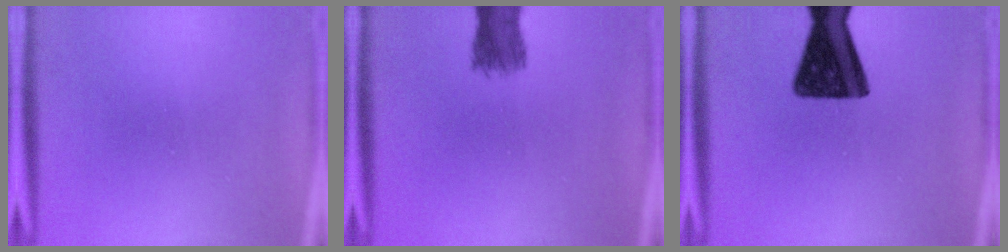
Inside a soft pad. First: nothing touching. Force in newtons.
{"total": 3.9}
{"total": 14.3}